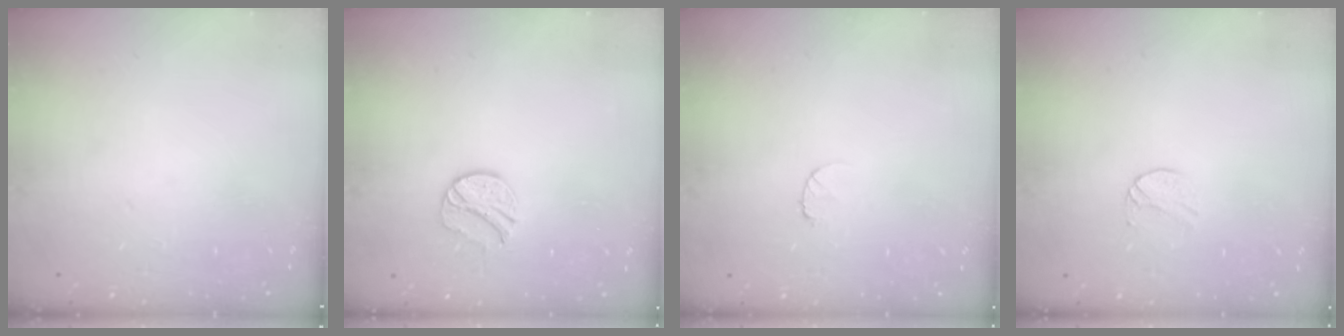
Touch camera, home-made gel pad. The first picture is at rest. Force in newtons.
{"total": 8.7, "press": 8.7, "slide": 0.2}
{"total": 3.1, "press": 3.1, "slide": 0.3}
{"total": 6.7, "press": 6.7, "slide": 0.4}